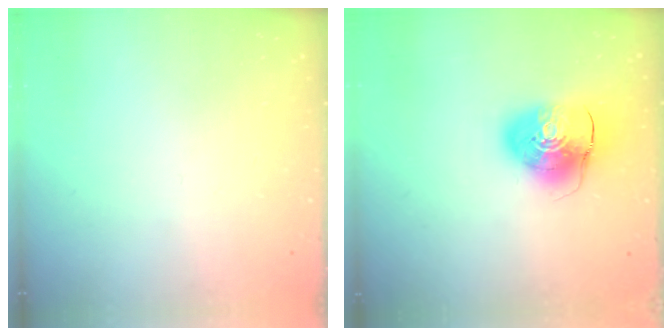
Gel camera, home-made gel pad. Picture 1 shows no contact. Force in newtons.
{"total": 11.8, "press": 11.7, "slide": 1.9}